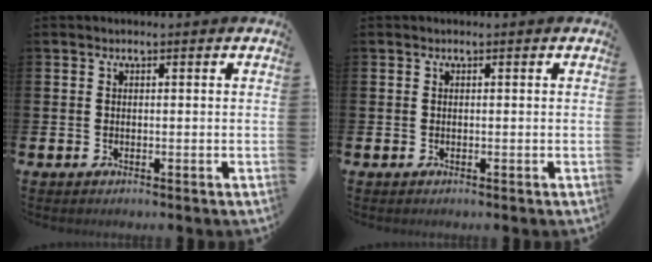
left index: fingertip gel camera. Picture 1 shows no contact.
{"total": 0.0}